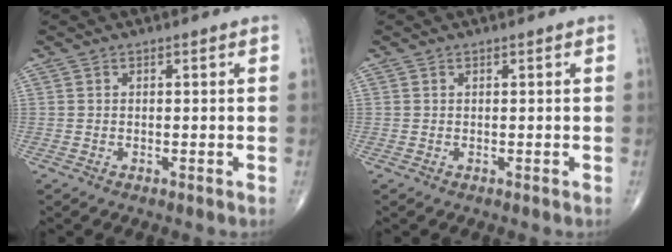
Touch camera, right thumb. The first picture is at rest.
{"total": 0.0}